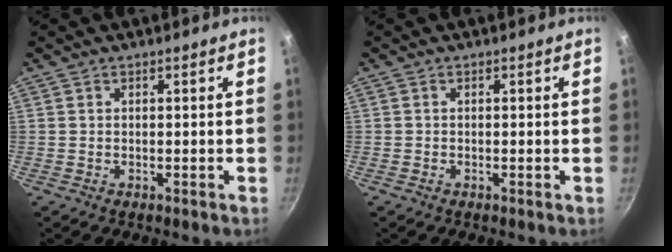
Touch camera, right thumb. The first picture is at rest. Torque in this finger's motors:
{"motor_torque": [0.58, 0.05, 0.34, -0.14, 0.02]}